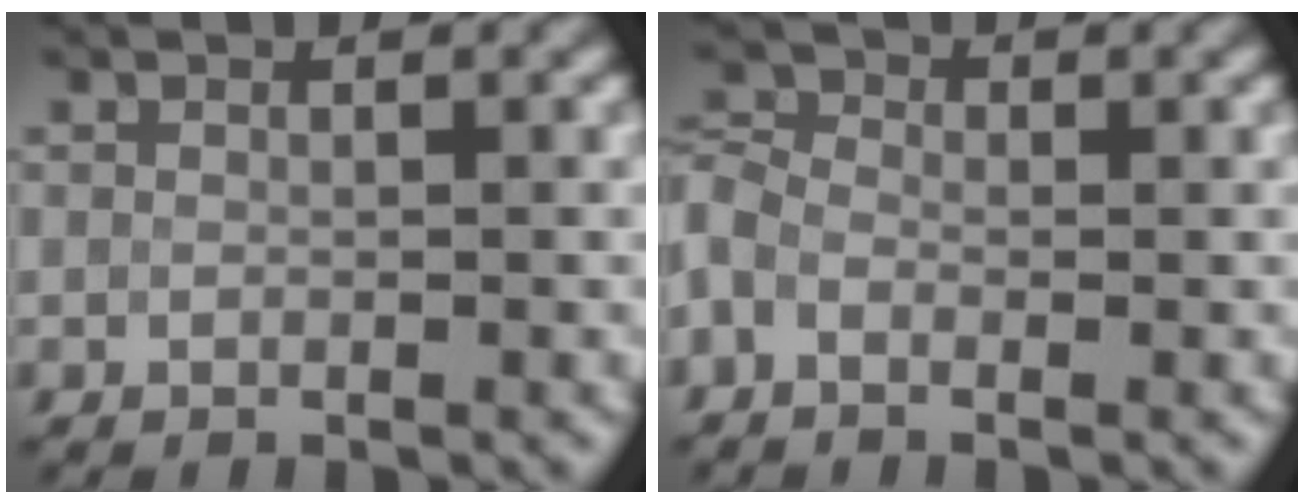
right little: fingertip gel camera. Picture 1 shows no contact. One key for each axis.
{"total": 2.5, "fx": -0.9, "fy": 1.6, "fz": 1.7, "tx": -0.025, "ty": 0.011, "tz": -0.027}